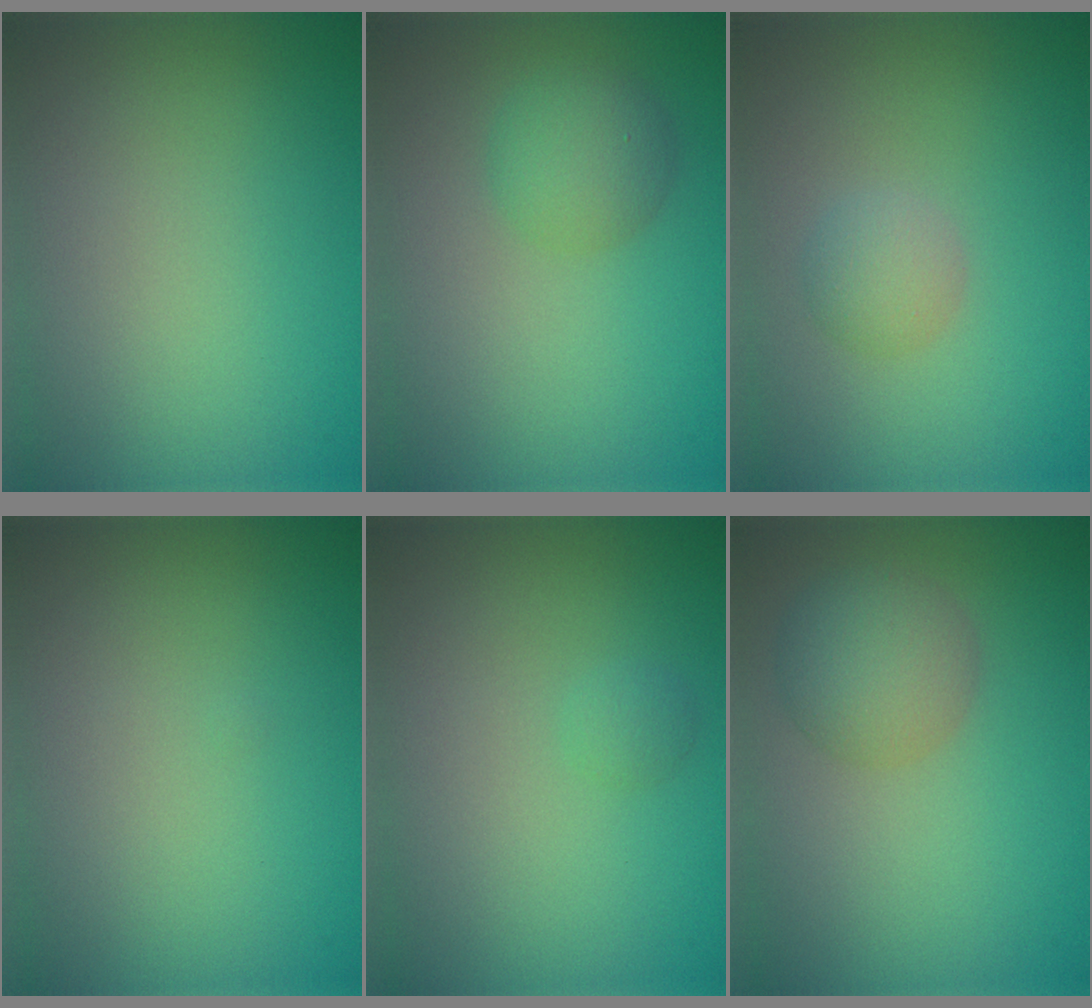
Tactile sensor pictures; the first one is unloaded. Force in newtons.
{"total": 2.9, "press": 2.9, "slide": 0.1}
{"total": 1.8, "press": 1.8, "slide": 0.1}
{"total": 0.0}
{"total": 0.8, "press": 0.8, "slide": 0.0}
{"total": 3.7, "press": 3.7, "slide": 0.1}